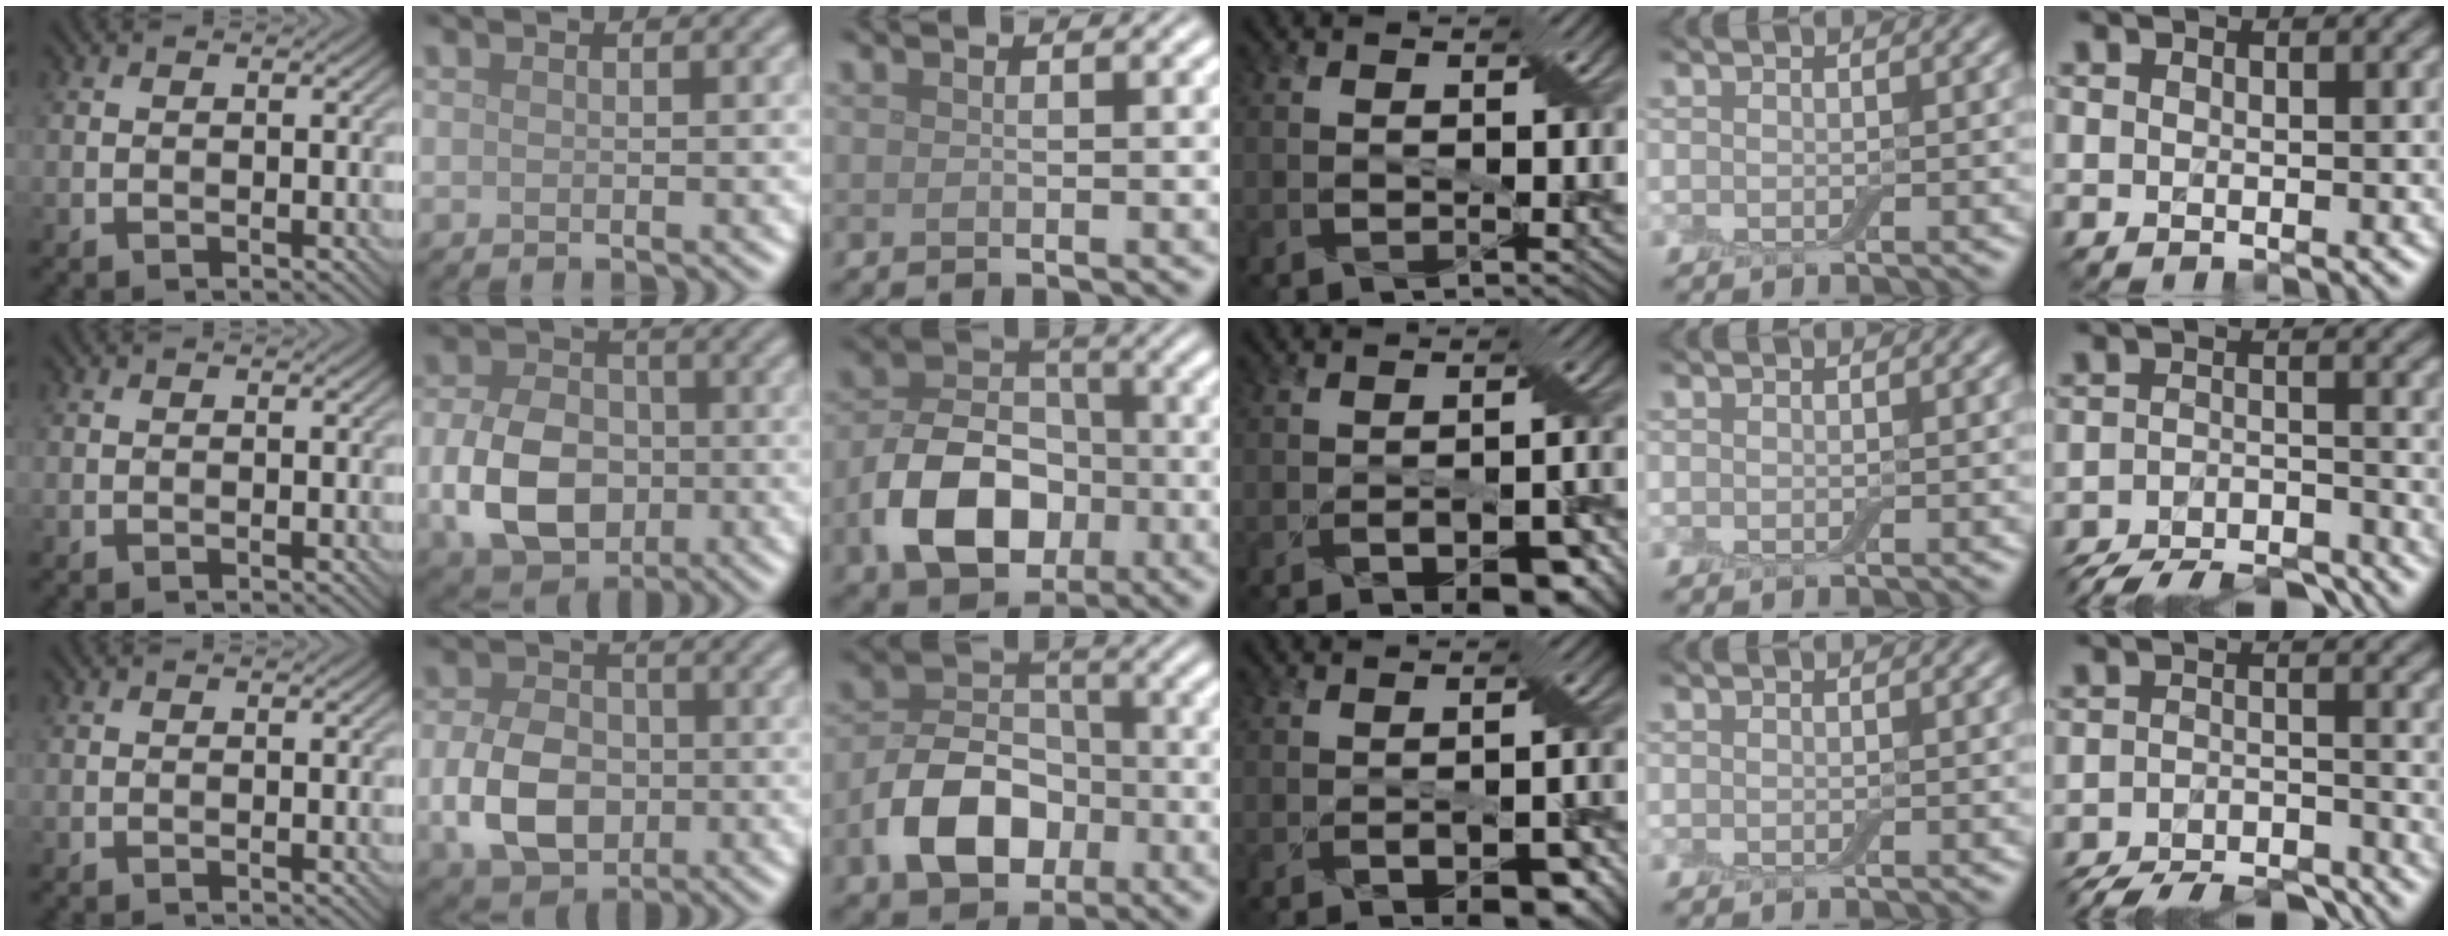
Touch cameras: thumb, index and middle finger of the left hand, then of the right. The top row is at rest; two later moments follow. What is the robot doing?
{"motion": "fold", "object": "apron"}